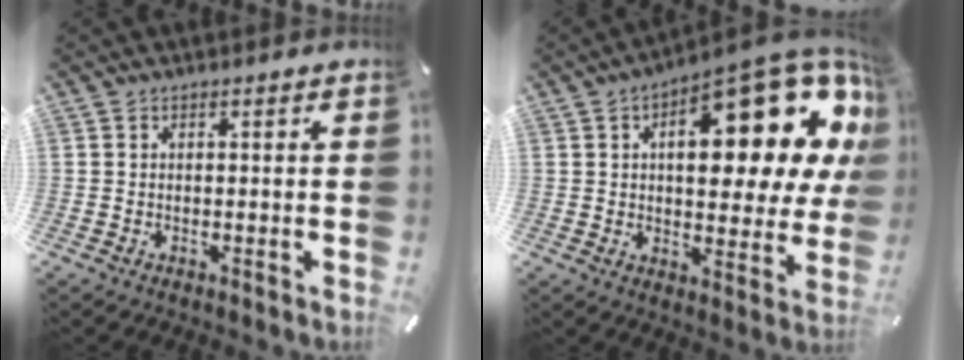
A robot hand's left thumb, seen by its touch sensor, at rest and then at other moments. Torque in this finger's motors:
{"motor_torque": [2.51, 2.50, 1.57, -1.20, 0.36]}